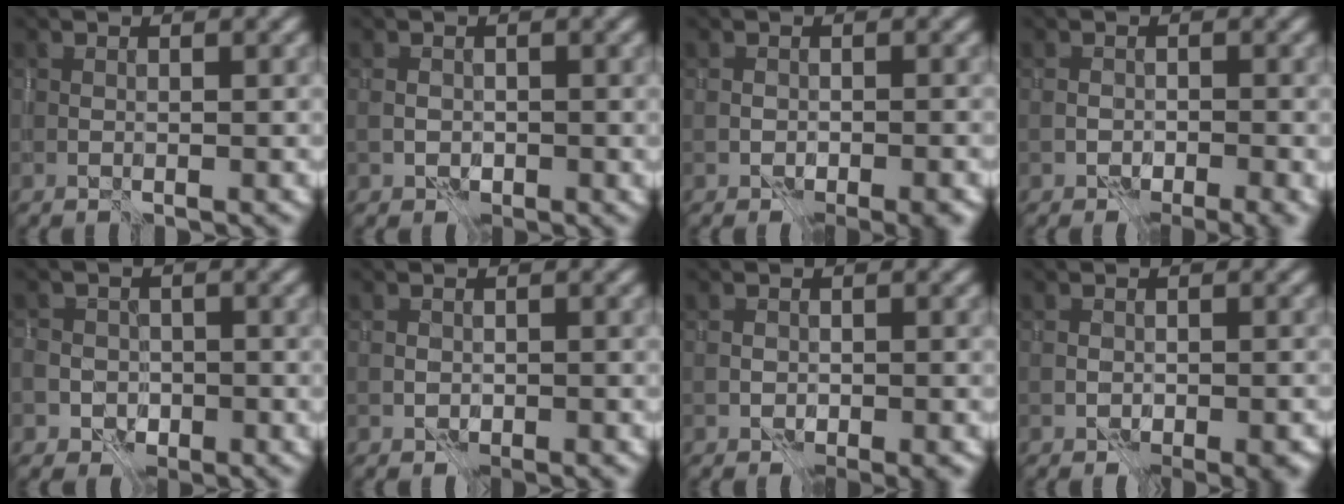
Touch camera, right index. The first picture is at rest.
{"total": 1.0, "force": [-0.3, 0.9, 0.4], "torque": [-0.013, -0.004, -0.002]}
{"total": 2.5, "force": [-1.6, 1.2, 1.6], "torque": [-0.019, -0.008, -0.015]}
{"total": 3.0, "force": [-1.8, 1.5, 1.9], "torque": [-0.025, -0.011, -0.024]}
{"total": 4.9, "force": [-2.5, 4.1, 0.9], "torque": [-0.004, -0.013, -0.059]}
{"total": 0.6, "force": [-0.5, 0.3, 0.1], "torque": [-0.009, -0.003, -0.004]}
{"total": 1.8, "force": [-1.0, 0.9, 1.1], "torque": [-0.018, -0.009, -0.009]}
{"total": 3.2, "force": [-1.7, 1.7, 2.1], "torque": [-0.026, -0.009, -0.017]}